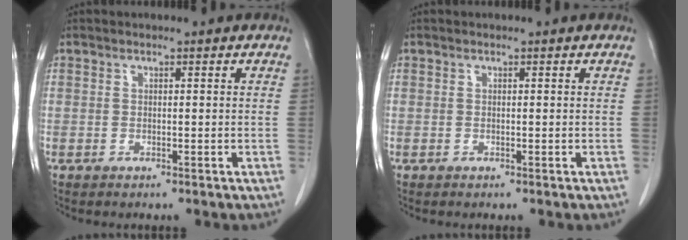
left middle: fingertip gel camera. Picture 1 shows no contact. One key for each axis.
{"total": 0.0}